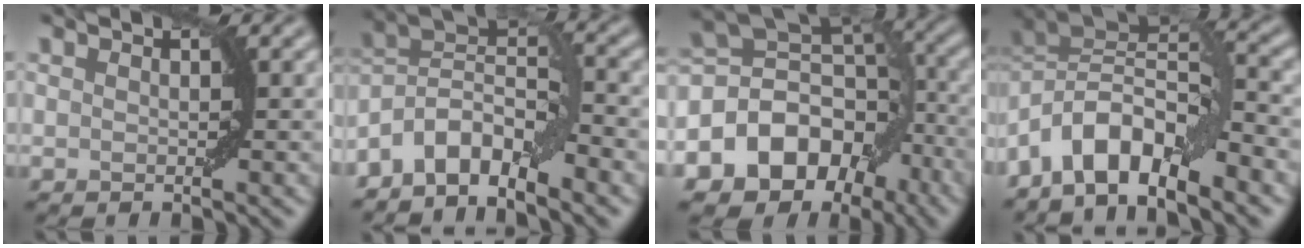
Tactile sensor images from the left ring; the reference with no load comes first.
{"total": 6.9, "force": [-4.3, 2.6, 4.7], "torque": [-0.074, 0.014, -0.090]}
{"total": 10.8, "force": [-5.3, 7.8, 5.2], "torque": [-0.083, 0.021, -0.094]}
{"total": 8.3, "force": [-4.0, 3.3, 6.4], "torque": [-0.098, 0.019, -0.086]}